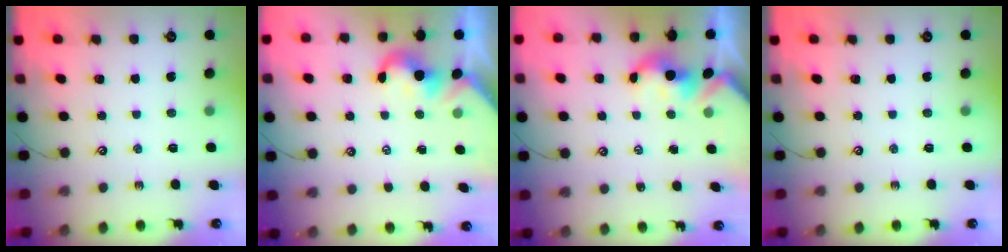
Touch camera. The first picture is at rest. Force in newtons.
{"total": 1.1, "press": 1.1, "slide": 0.3}
{"total": 1.7, "press": 1.7, "slide": 0.2}
{"total": 0.0}